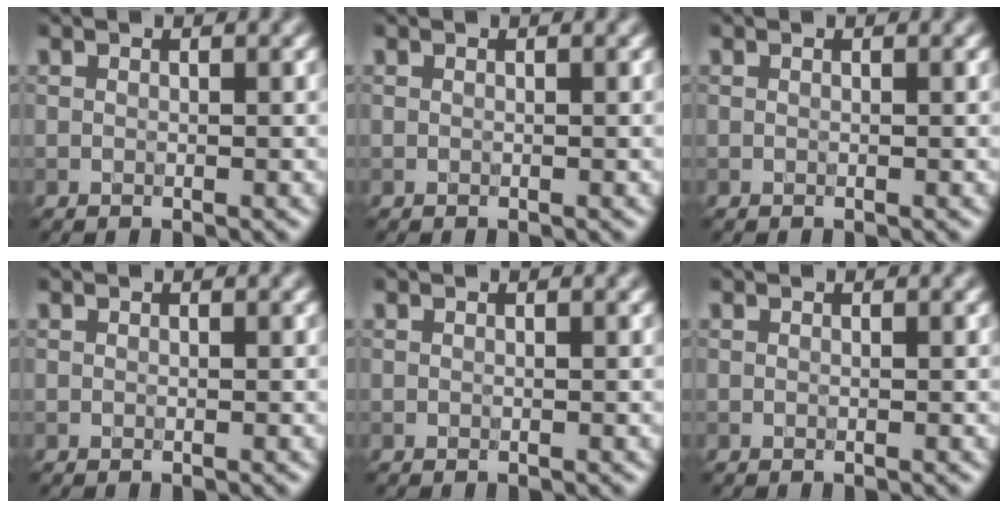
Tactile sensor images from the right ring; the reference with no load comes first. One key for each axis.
{"total": 0.0}
{"total": 0.0}
{"total": 0.0}
{"total": 0.0}
{"total": 0.0}